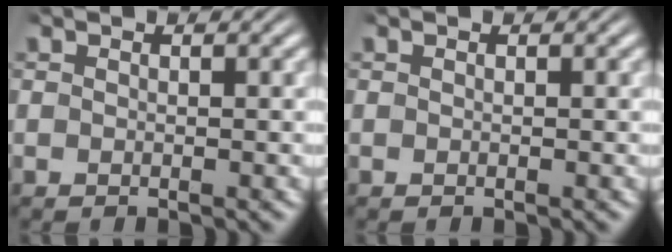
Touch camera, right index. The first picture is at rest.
{"total": 0.0}